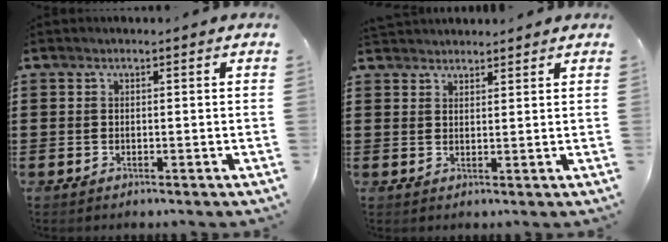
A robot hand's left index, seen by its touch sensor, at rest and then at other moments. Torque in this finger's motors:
{"motor_torque": [1.05, 0.71, 0.17, 0.08]}